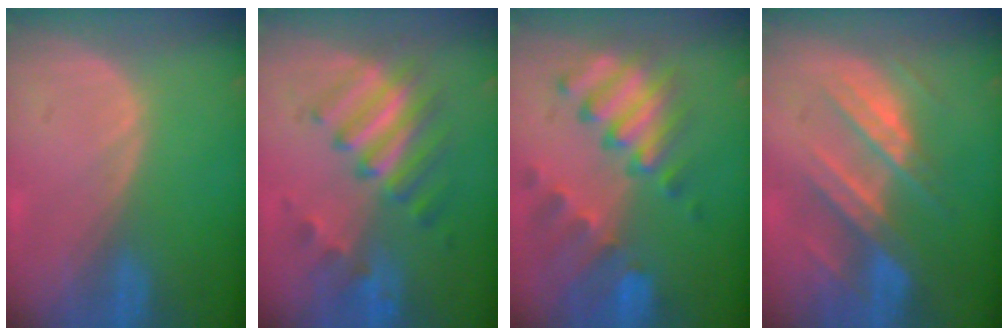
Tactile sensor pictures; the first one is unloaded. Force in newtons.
{"total": 7.8, "press": 7.7, "slide": 0.9}
{"total": 10.4, "press": 8.9, "slide": 5.3}
{"total": 9.1, "press": 7.9, "slide": 4.4}